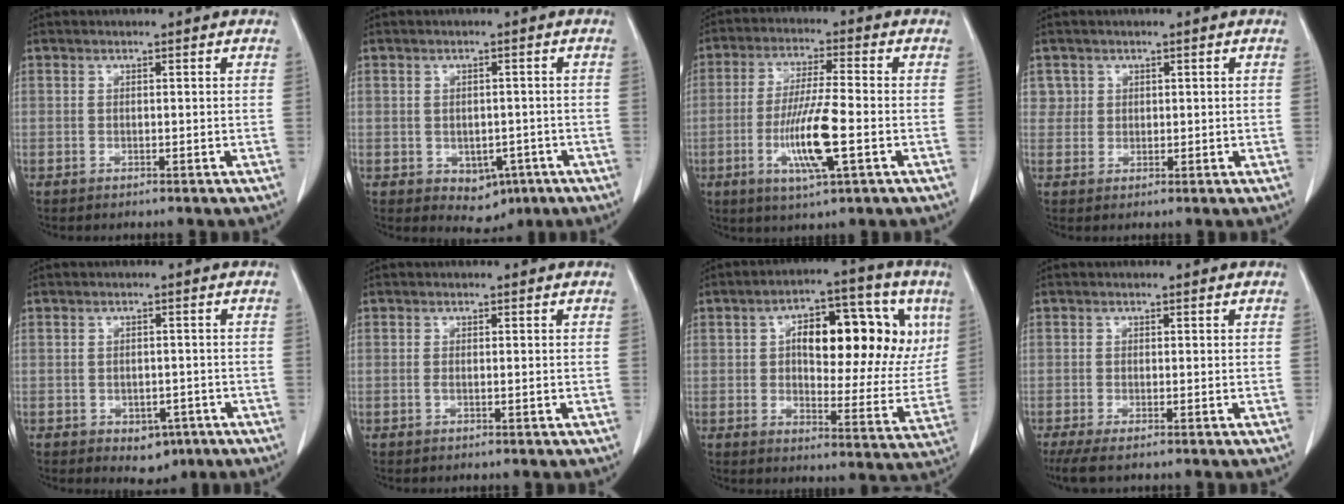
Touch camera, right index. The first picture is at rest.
{"total": 4.7, "force": [-1.8, 3.5, 2.6], "torque": [-0.026, 0.003, -0.010]}
{"total": 10.3, "force": [-2.9, 0.7, 9.9], "torque": [-0.192, -0.014, -0.055]}
{"total": 2.3, "force": [1.0, 2.0, -0.2], "torque": [0.019, -0.001, 0.012]}
{"total": 3.9, "force": [-2.0, 2.7, 2.1], "torque": [-0.020, 0.003, -0.014]}
{"total": 0.9, "force": [-0.2, 0.2, 0.8], "torque": [-0.014, -0.001, -0.001]}
{"total": 18.7, "force": [5.3, 7.8, 16.2], "torque": [-0.222, 0.033, 0.078]}
{"total": 3.7, "force": [-2.7, 0.7, 2.5], "torque": [-0.048, -0.012, -0.047]}